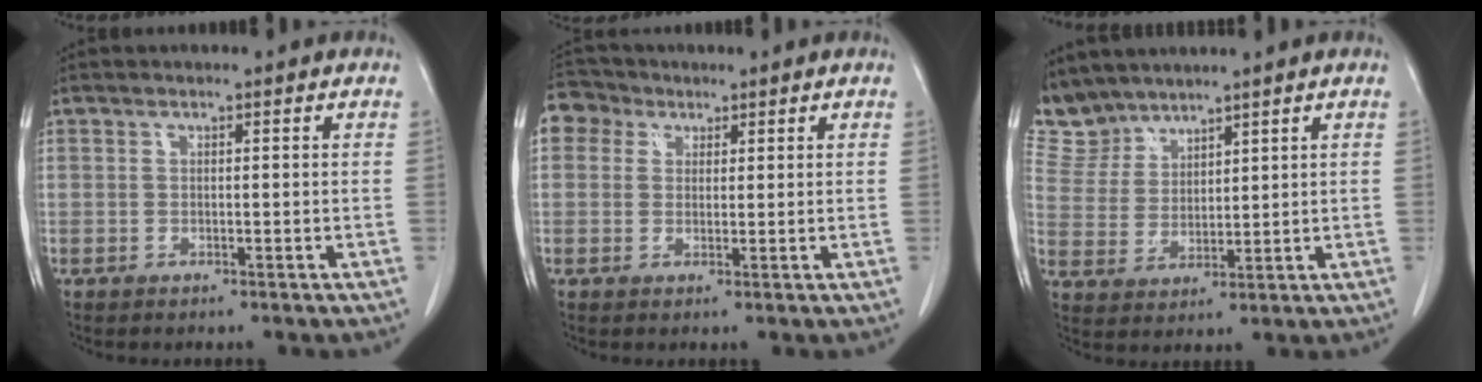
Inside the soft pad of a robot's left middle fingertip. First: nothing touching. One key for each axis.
{"total": 4.6, "fx": 2.3, "fy": 3.9, "fz": 0.9, "tx": -0.019, "ty": 0.021, "tz": 0.043}
{"total": 5.9, "fx": 5.7, "fy": 1.5, "fz": -0.3, "tx": -0.008, "ty": 0.011, "tz": 0.132}